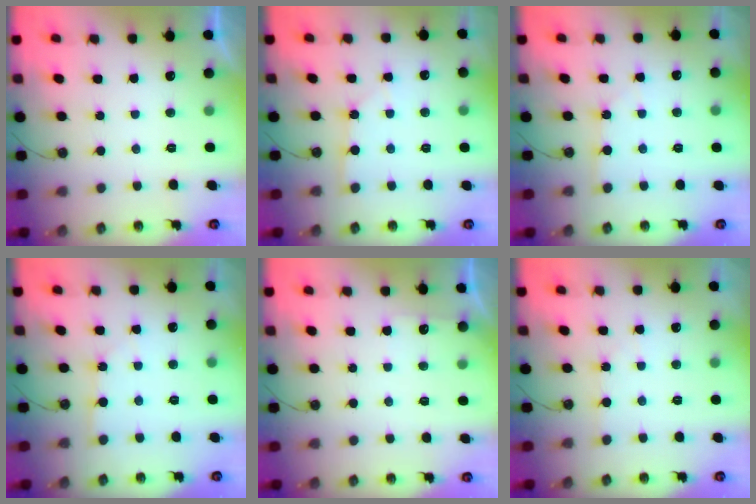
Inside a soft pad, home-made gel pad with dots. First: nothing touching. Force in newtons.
{"total": 1.5, "press": 1.5, "slide": 0.2}
{"total": 2.1, "press": 2.1, "slide": 0.3}
{"total": 2.1, "press": 2.1, "slide": 0.2}
{"total": 4.0, "press": 4.0, "slide": 0.6}
{"total": 1.6, "press": 1.5, "slide": 0.3}